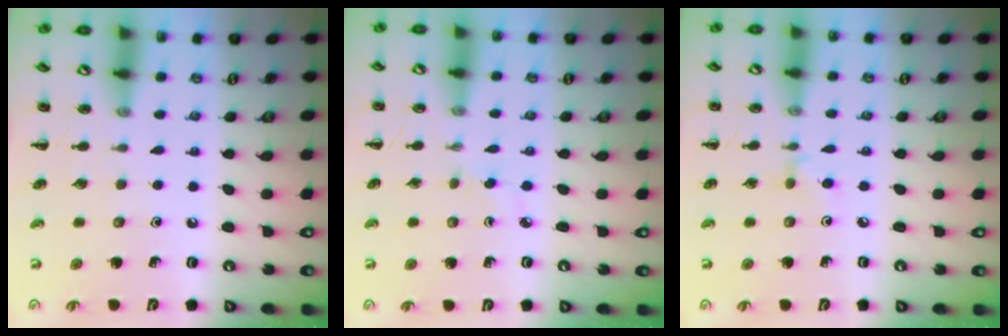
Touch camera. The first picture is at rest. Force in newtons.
{"total": 2.3, "press": 2.1, "slide": 0.9}
{"total": 3.9, "press": 3.7, "slide": 1.2}